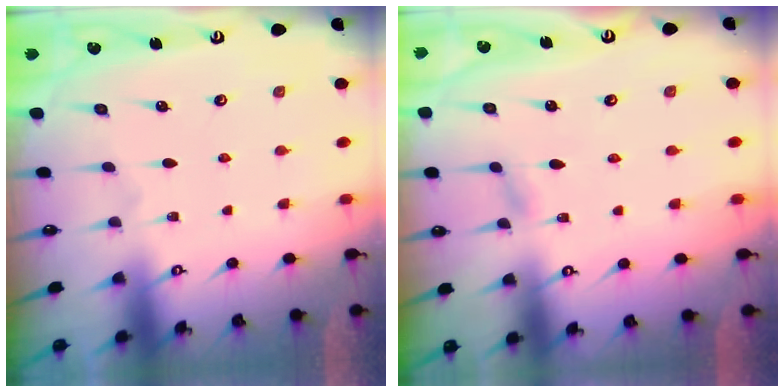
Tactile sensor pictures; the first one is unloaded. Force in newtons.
{"total": 3.7, "press": 3.6, "slide": 0.4}